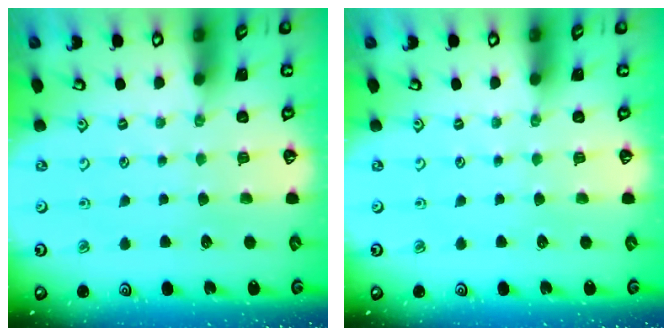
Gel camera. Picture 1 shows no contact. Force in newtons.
{"total": 0.0}